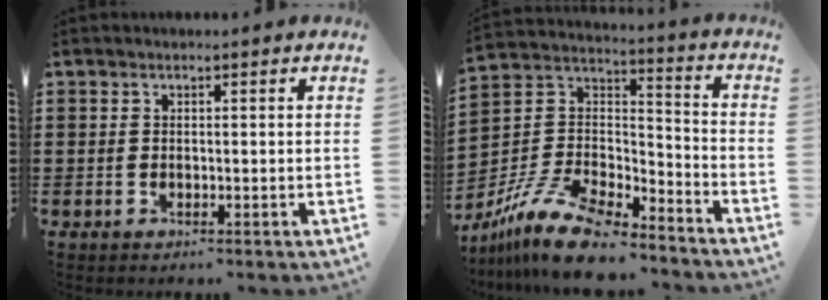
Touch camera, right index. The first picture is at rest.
{"total": 13.3, "force": [-11.0, 3.9, 6.4], "torque": [-0.138, 0.036, -0.213]}